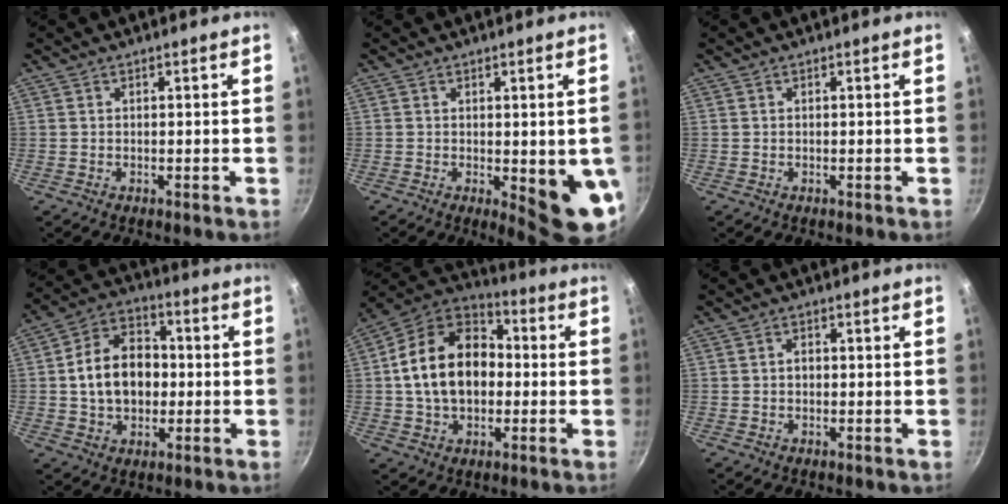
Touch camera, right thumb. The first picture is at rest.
{"total": 9.0, "force": [-1.1, 2.7, 8.5], "torque": [-0.080, -0.010, -0.006]}
{"total": 0.0}
{"total": 13.8, "force": [-0.1, 10.1, 9.4], "torque": [-0.127, 0.027, -0.011]}
{"total": 18.9, "force": [0.3, 13.2, 13.4], "torque": [-0.207, 0.036, -0.007]}
{"total": 1.7, "force": [0.0, 1.3, 1.1], "torque": [-0.015, 0.006, -0.002]}